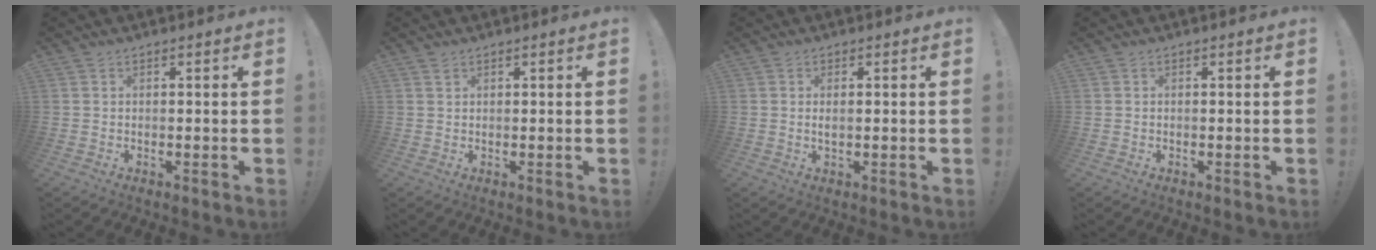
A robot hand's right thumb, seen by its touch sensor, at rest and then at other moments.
{"total": 0.9, "force": [0.6, 0.7, 0.2], "torque": [0.007, -0.004, 0.008]}
{"total": 1.6, "force": [0.4, 0.3, 1.5], "torque": [-0.022, -0.002, 0.006]}
{"total": 0.0}